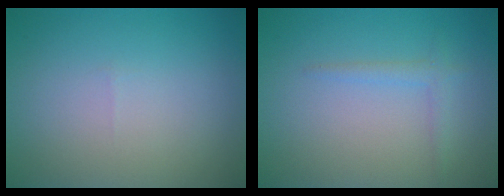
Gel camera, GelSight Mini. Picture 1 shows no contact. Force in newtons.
{"total": 1.3, "press": 1.3, "slide": 0.1}